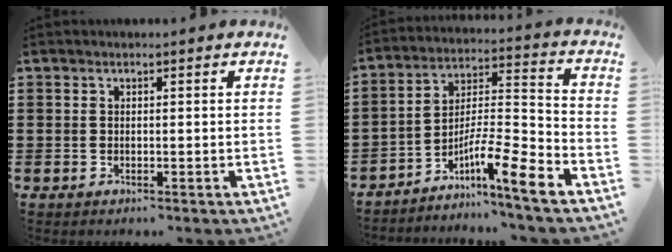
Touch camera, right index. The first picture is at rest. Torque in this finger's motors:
{"motor_torque": [-1.71, 0.43, -0.21, -0.11]}